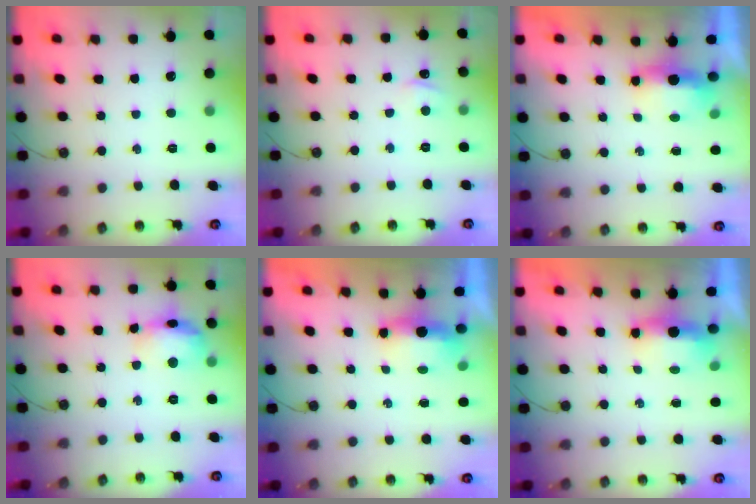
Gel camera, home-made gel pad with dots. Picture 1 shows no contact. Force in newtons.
{"total": 1.6, "press": 1.5, "slide": 0.2}
{"total": 5.1, "press": 4.9, "slide": 1.2}
{"total": 13.7, "press": 13.6, "slide": 1.2}
{"total": 5.9, "press": 5.2, "slide": 2.7}
{"total": 8.2, "press": 5.7, "slide": 5.8}